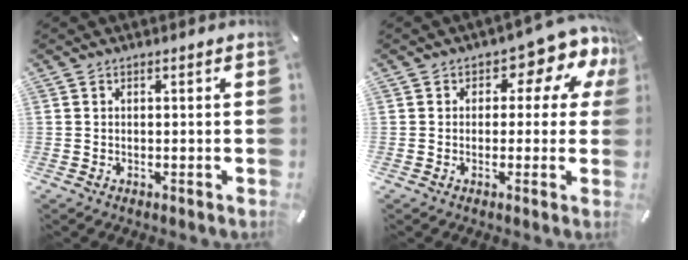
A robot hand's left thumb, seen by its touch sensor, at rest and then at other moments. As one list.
[{"total": 9.4, "force": [4.1, 5.1, 6.8], "torque": [-0.072, -0.037, 0.067]}]